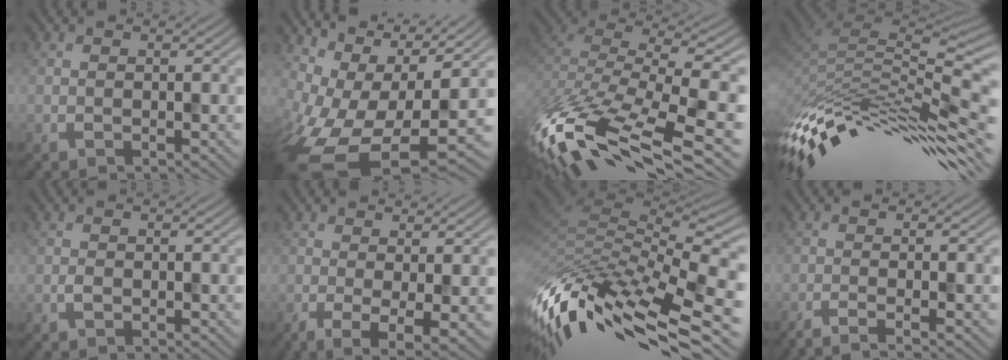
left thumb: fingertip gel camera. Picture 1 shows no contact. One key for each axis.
{"total": 15.1, "fx": -3.0, "fy": 7.5, "fz": 12.7, "tx": -0.252, "ty": -0.037, "tz": -0.003}
{"total": 14.4, "fx": -7.9, "fy": 5.9, "fz": 10.5, "tx": -0.264, "ty": -0.025, "tz": -0.112}
{"total": 14.2, "fx": -8.4, "fy": 4.7, "fz": 10.4, "tx": -0.212, "ty": 0.005, "tz": -0.149}
{"total": 0.9, "fx": -0.7, "fy": 0.4, "fz": 0.3, "tx": -0.008, "ty": -0.004, "tz": -0.012}
{"total": 4.4, "fx": -0.9, "fy": 1.3, "fz": 4.1, "tx": -0.070, "ty": -0.009, "tz": -0.011}
{"total": 13.5, "fx": -5.8, "fy": 6.0, "fz": 10.6, "tx": -0.259, "ty": -0.014, "tz": -0.093}
{"total": 3.8, "fx": -2.6, "fy": 0.7, "fz": 2.7, "tx": -0.020, "ty": 0.005, "tz": -0.056}